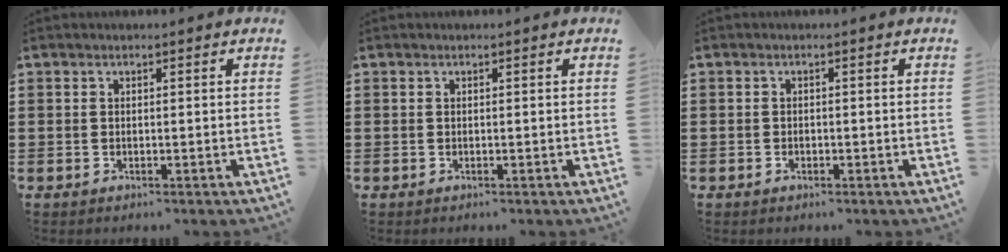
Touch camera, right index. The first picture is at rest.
{"total": 0.0}
{"total": 0.6, "force": [-0.3, 0.4, 0.3], "torque": [-0.008, -0.001, -0.006]}